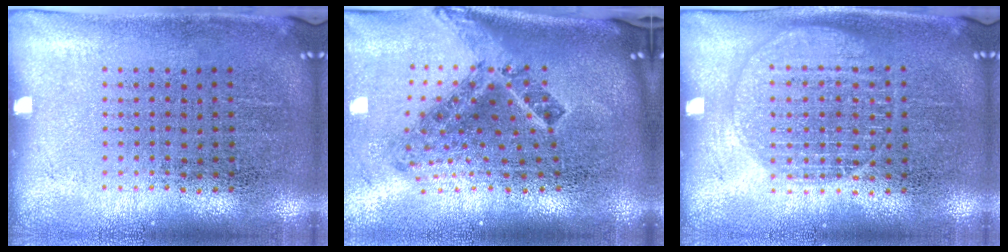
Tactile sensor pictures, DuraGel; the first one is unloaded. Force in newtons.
{"total": 2.5, "press": 1.5, "slide": 2.0}
{"total": 1.3, "press": 1.3, "slide": 0.2}